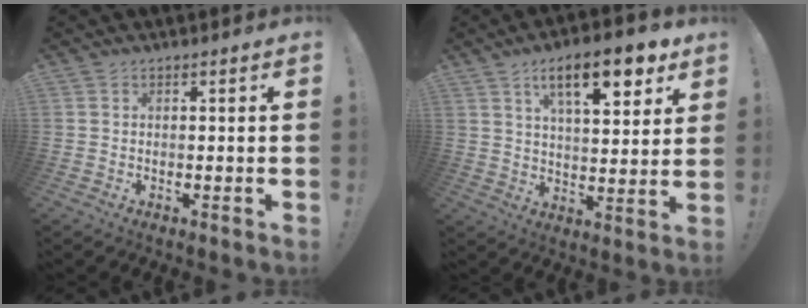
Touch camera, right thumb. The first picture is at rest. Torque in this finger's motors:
{"motor_torque": [0.38, 1.65, 1.40, 0.71, 0.23]}